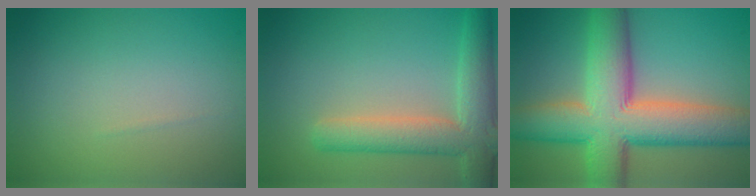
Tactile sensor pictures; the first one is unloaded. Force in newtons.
{"total": 6.0, "press": 6.0, "slide": 0.6}
{"total": 11.8, "press": 11.8, "slide": 0.7}